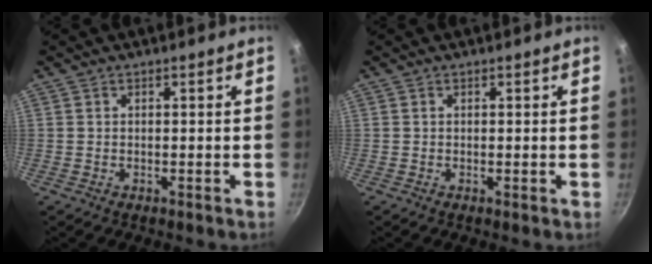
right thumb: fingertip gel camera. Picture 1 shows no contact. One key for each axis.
{"total": 0.0}